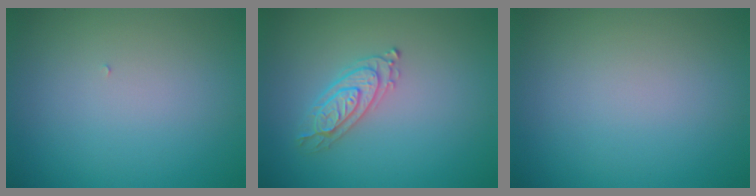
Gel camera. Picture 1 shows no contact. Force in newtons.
{"total": 2.4, "press": 2.4, "slide": 0.3}
{"total": 0.0}